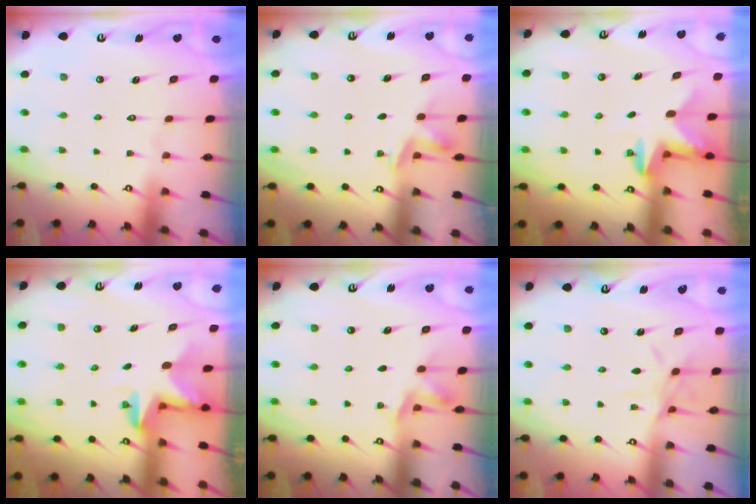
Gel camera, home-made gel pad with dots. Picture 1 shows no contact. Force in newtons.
{"total": 4.7, "press": 4.5, "slide": 1.4}
{"total": 2.8, "press": 2.8, "slide": 0.5}
{"total": 2.9, "press": 2.9, "slide": 0.1}
{"total": 2.3, "press": 2.0, "slide": 1.0}
{"total": 8.2, "press": 8.2, "slide": 0.2}